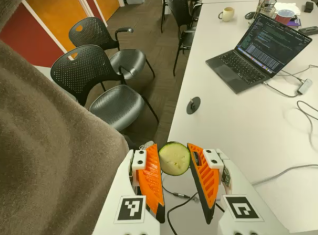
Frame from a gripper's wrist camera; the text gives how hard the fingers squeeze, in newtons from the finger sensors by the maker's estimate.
{"total": 8.5, "left": 8.0, "right": 9.1}